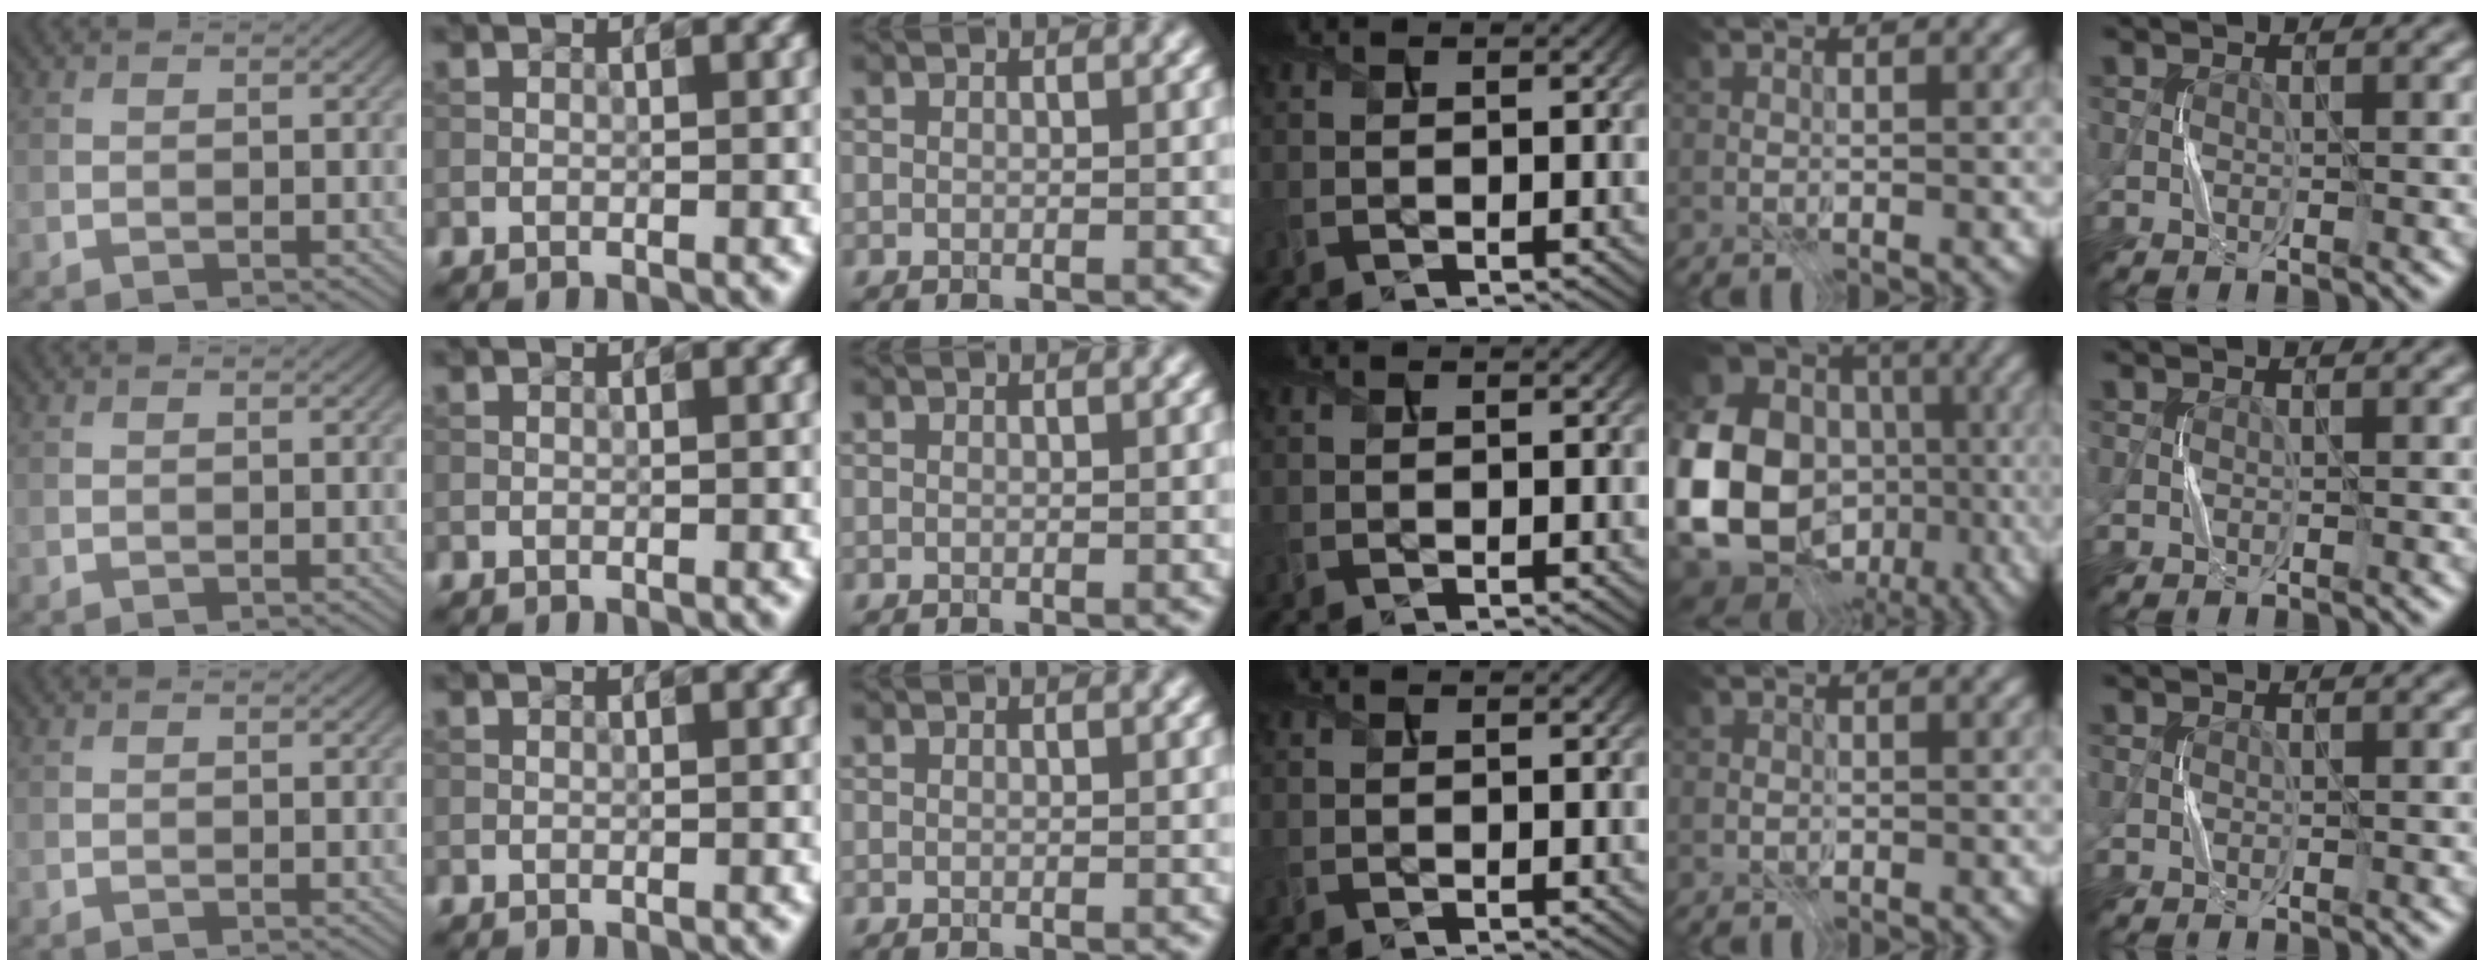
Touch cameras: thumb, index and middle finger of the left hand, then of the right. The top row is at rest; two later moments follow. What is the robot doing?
{"motion": "press", "object": "sticker"}